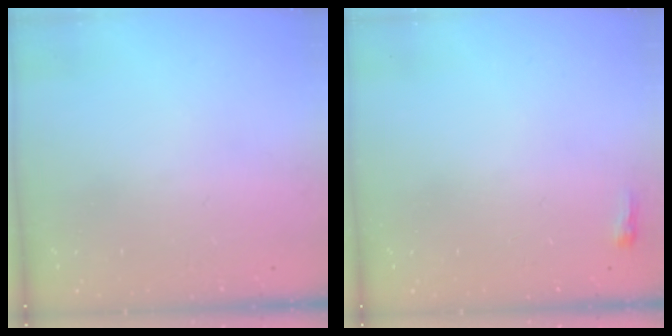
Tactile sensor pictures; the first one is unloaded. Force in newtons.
{"total": 2.3, "press": 2.2, "slide": 0.7}